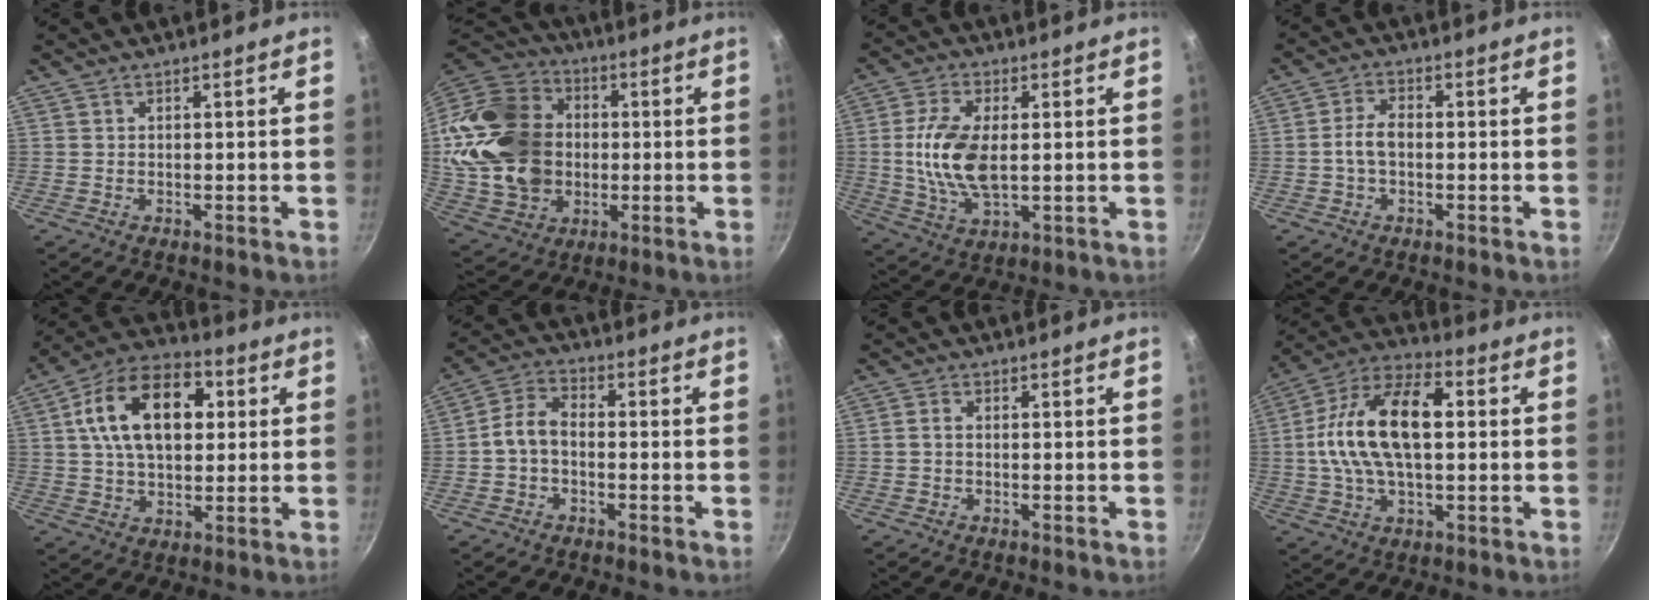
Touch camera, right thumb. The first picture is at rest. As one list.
[{"total": 25.0, "force": [0.6, 19.8, 15.2], "torque": [-0.268, 0.033, 0.025]}, {"total": 12.0, "force": [0.6, 6.3, 10.2], "torque": [-0.203, -0.003, 0.013]}, {"total": 4.5, "force": [-0.6, 2.6, 3.6], "torque": [-0.065, 0.021, -0.017]}, {"total": 18.3, "force": [4.2, 11.5, 13.7], "torque": [-0.202, 0.017, 0.054]}, {"total": 5.8, "force": [-1.4, 3.8, 4.1], "torque": [-0.075, 0.032, -0.037]}, {"total": 1.5, "force": [-0.3, 1.1, 1.0], "torque": [-0.018, 0.008, -0.007]}, {"total": 19.2, "force": [1.7, 10.5, 16.0], "torque": [-0.282, 0.033, 0.013]}]